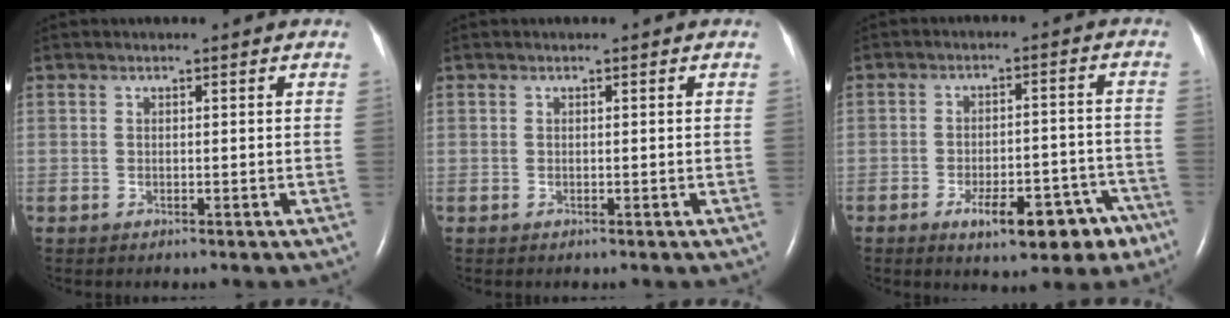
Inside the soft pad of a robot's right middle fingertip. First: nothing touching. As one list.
[{"total": 0.0}, {"total": 10.2, "force": [-6.2, 3.8, 7.2], "torque": [-0.091, 0.017, -0.082]}]